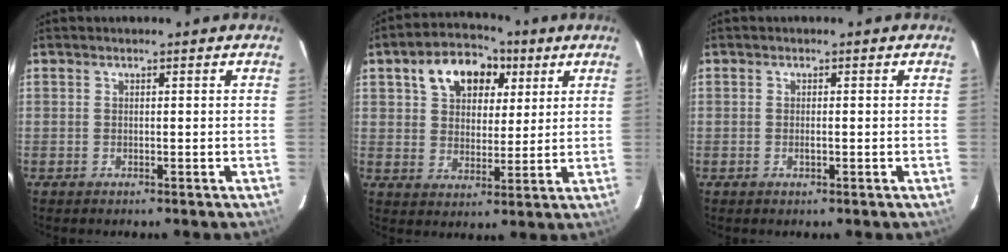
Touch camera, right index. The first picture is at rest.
{"total": 12.3, "force": [5.4, 8.4, 7.3], "torque": [-0.140, 0.037, 0.091]}
{"total": 1.1, "force": [-0.3, 0.4, 1.0], "torque": [-0.018, 0.000, -0.005]}